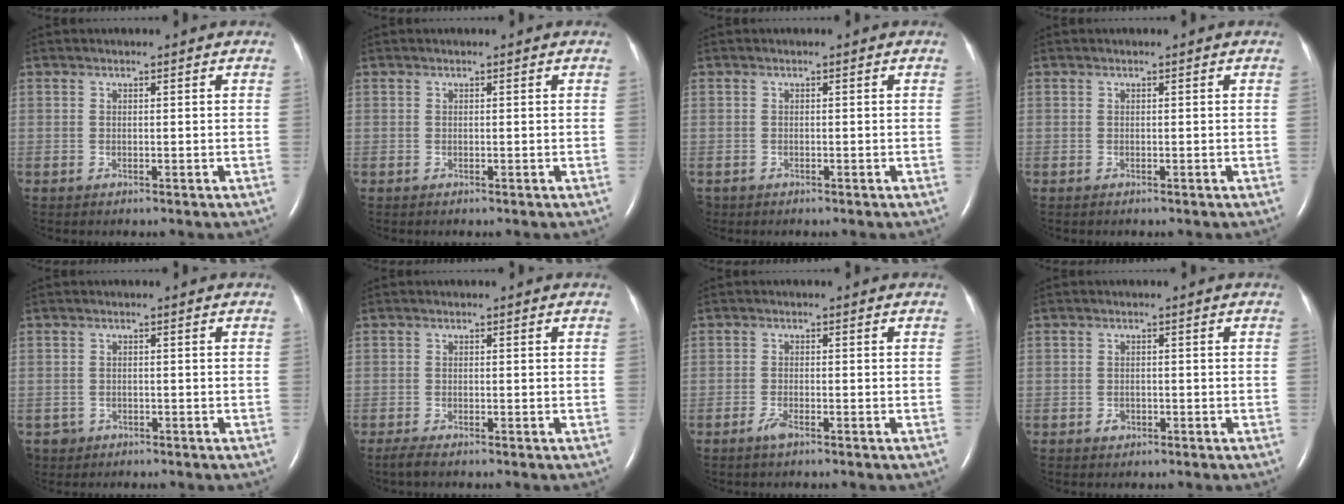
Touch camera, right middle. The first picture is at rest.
{"total": 0.0}
{"total": 0.7, "force": [-0.5, 0.5, 0.0], "torque": [-0.007, 0.002, -0.006]}
{"total": 0.0}
{"total": 2.2, "force": [-1.2, 1.9, -0.1], "torque": [-0.004, 0.007, -0.019]}
{"total": 1.7, "force": [-1.3, 0.1, 1.0], "torque": [-0.031, -0.007, -0.025]}
{"total": 1.7, "force": [-1.2, 0.2, 1.1], "torque": [-0.031, -0.003, -0.024]}
{"total": 1.2, "force": [-0.7, 0.9, 0.5], "torque": [-0.009, 0.003, -0.009]}